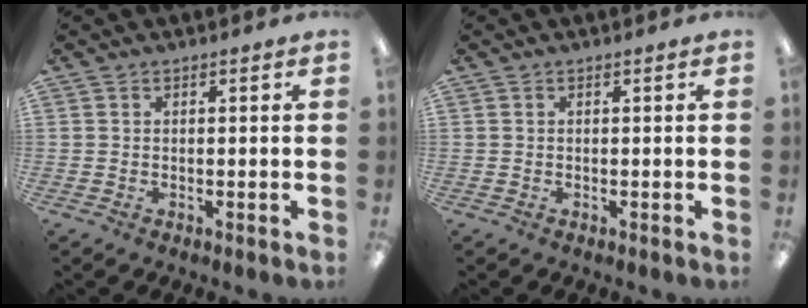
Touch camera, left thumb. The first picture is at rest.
{"total": 0.0}